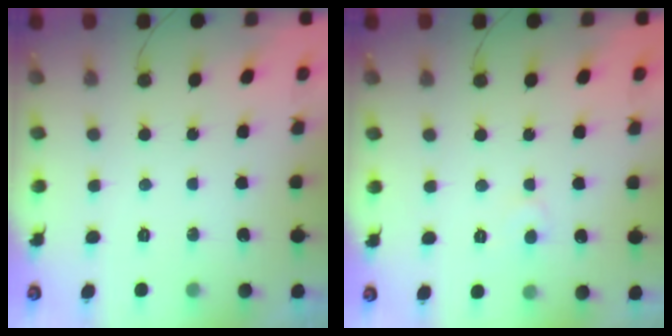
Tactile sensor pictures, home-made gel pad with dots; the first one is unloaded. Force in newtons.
{"total": 4.6, "press": 4.6, "slide": 0.5}